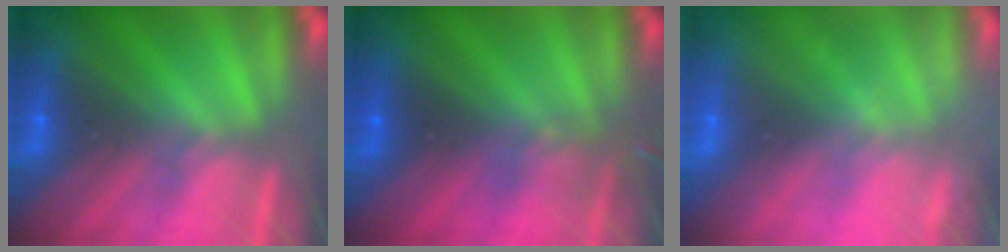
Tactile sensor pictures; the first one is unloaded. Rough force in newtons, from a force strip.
{"total": 2.7}
{"total": 2.3}